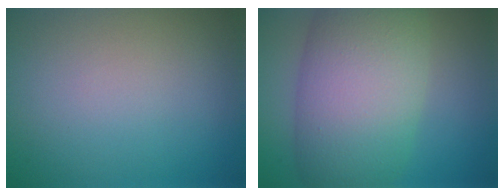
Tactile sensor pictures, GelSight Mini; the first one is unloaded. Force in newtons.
{"total": 11.5, "press": 11.5, "slide": 0.4}